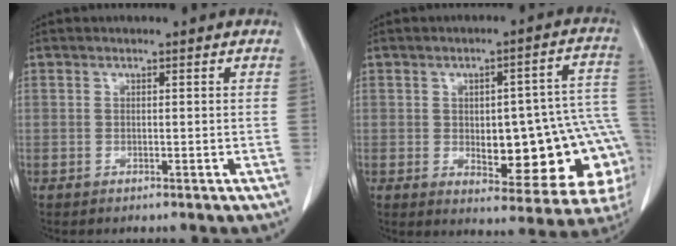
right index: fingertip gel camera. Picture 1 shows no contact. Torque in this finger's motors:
{"motor_torque": [1.24, -0.90, 0.34, 0.06]}